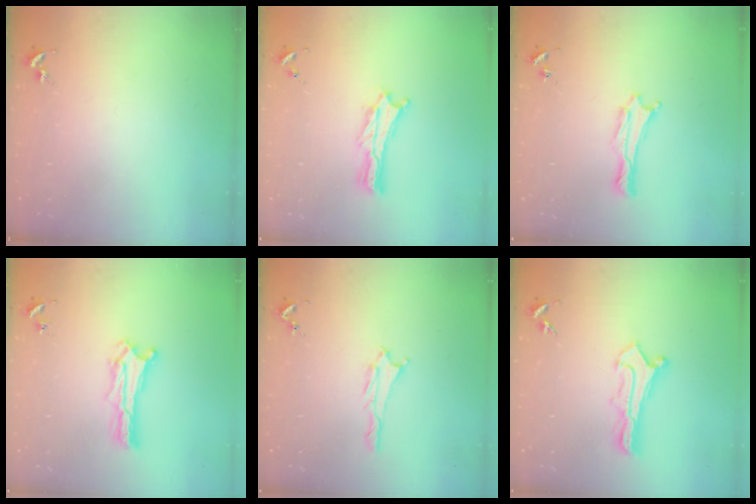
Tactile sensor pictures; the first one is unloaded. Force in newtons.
{"total": 1.3, "press": 1.3, "slide": 0.3}
{"total": 0.6, "press": 0.5, "slide": 0.1}
{"total": 0.9, "press": 0.9, "slide": 0.2}
{"total": 1.1, "press": 1.0, "slide": 0.1}
{"total": 1.1, "press": 1.1, "slide": 0.1}